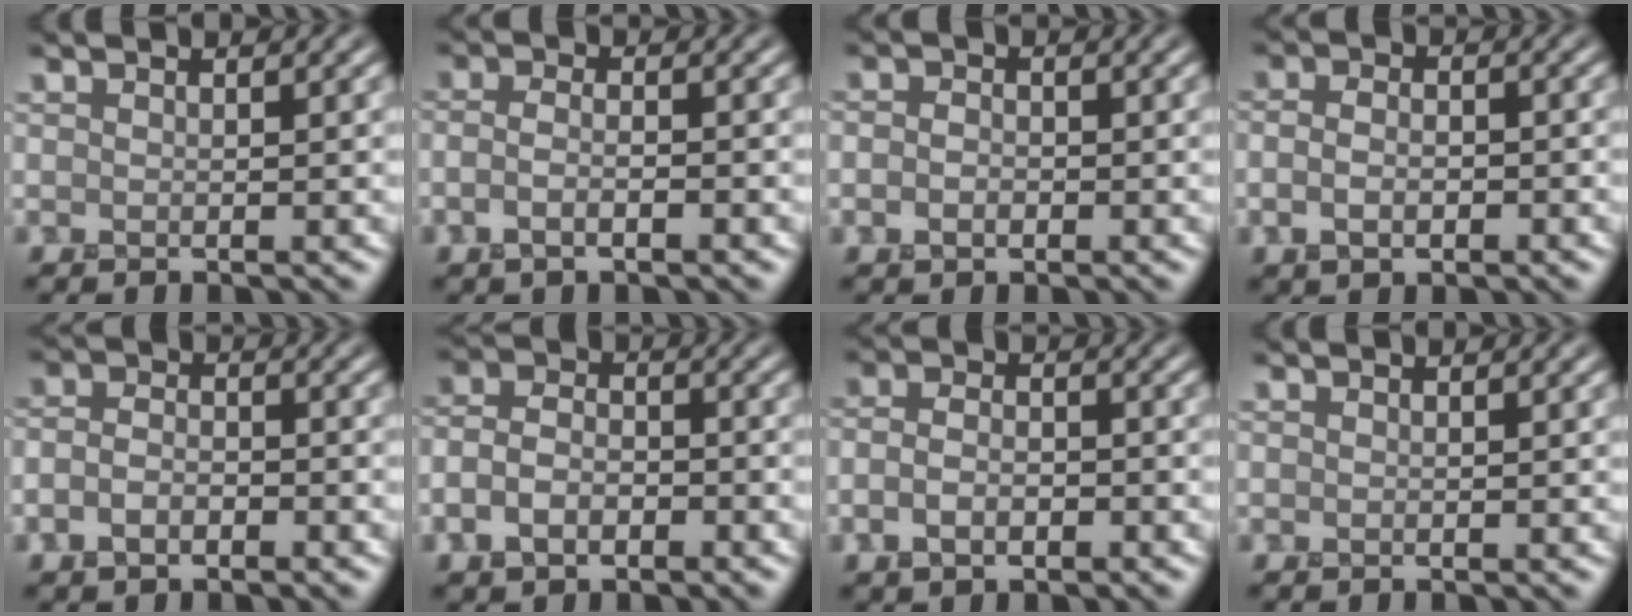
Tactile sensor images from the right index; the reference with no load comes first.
{"total": 2.4, "force": [-0.9, 1.0, 2.0], "torque": [-0.038, -0.001, -0.021]}
{"total": 1.5, "force": [-0.4, 1.2, 0.9], "torque": [-0.016, 0.000, -0.013]}
{"total": 3.1, "force": [-0.7, 2.0, 2.3], "torque": [-0.032, -0.002, -0.013]}
{"total": 2.7, "force": [-1.2, 1.7, 1.7], "torque": [-0.032, 0.001, -0.029]}
{"total": 3.8, "force": [-1.6, 2.5, 2.3], "torque": [-0.044, 0.001, -0.037]}
{"total": 3.1, "force": [-1.1, 1.9, 2.2], "torque": [-0.043, -0.001, -0.027]}
{"total": 0.0}